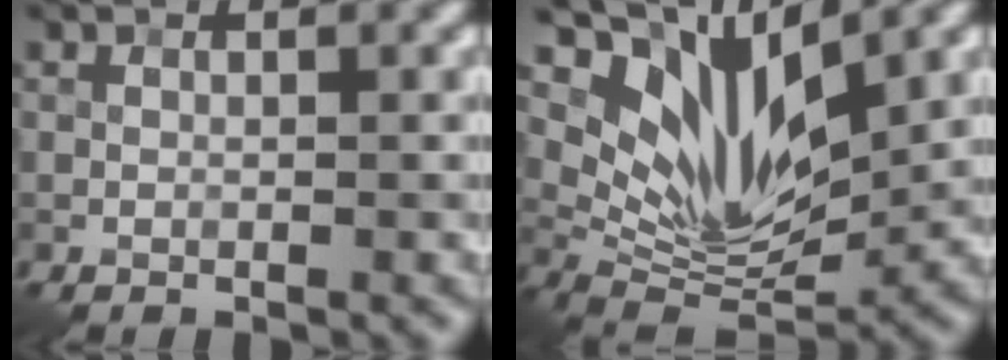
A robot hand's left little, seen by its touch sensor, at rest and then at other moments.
{"total": 9.2, "force": [4.8, 4.2, 6.6], "torque": [-0.125, -0.013, 0.099]}